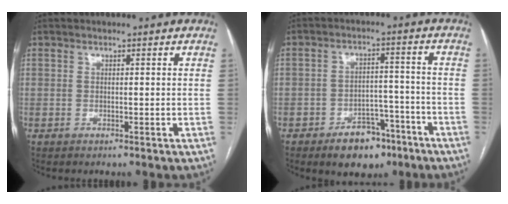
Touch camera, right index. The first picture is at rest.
{"total": 8.1, "force": [-5.3, 4.6, 4.0], "torque": [-0.050, 0.016, -0.076]}